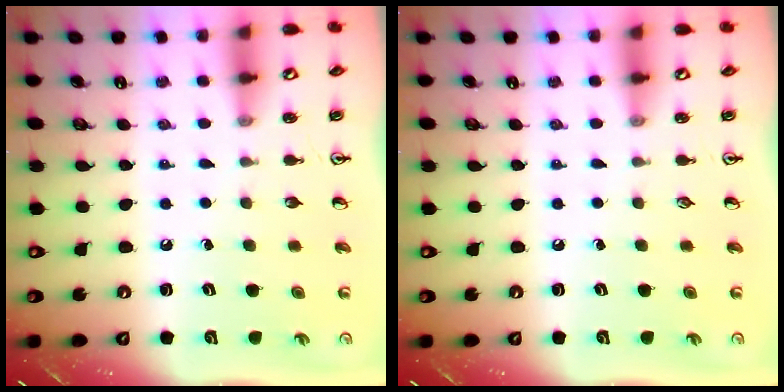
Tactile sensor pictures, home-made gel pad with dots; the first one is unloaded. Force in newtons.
{"total": 0.0}